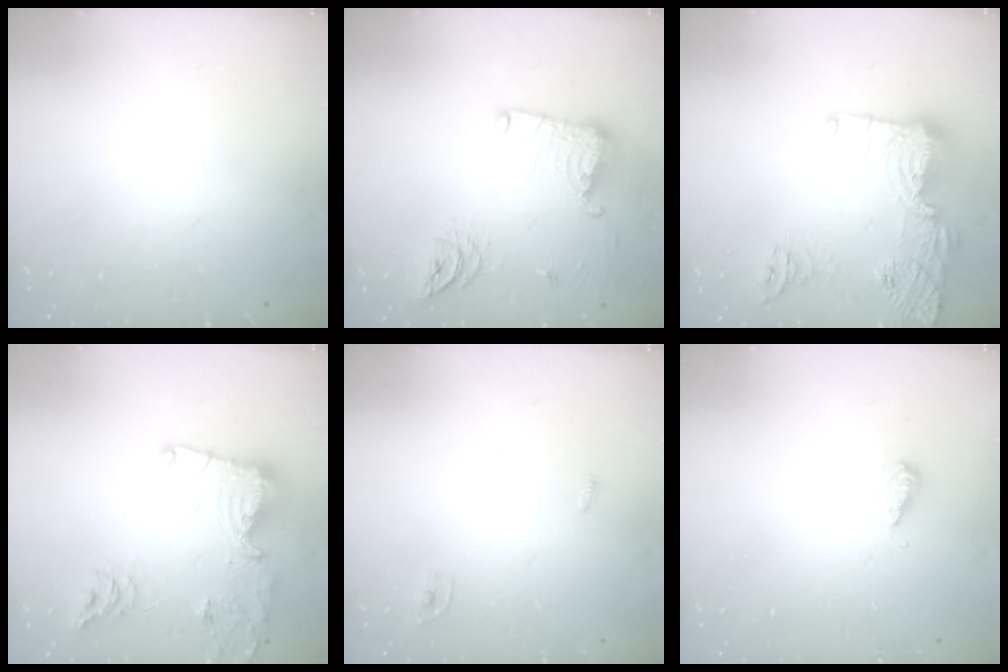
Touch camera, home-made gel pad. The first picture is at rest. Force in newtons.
{"total": 14.3, "press": 14.2, "slide": 1.4}
{"total": 19.0, "press": 18.0, "slide": 5.9}
{"total": 16.5, "press": 16.5, "slide": 1.7}
{"total": 2.4, "press": 2.4, "slide": 0.2}
{"total": 5.2, "press": 5.2, "slide": 0.5}